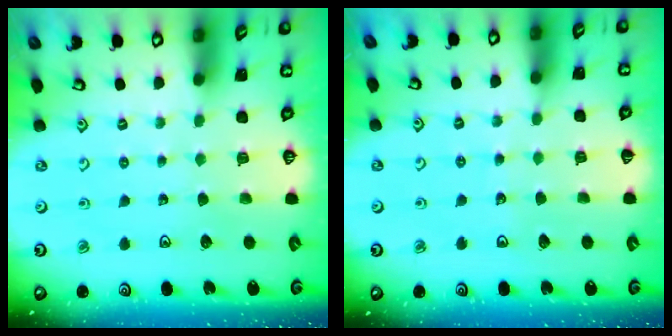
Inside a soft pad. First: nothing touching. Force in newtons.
{"total": 2.8, "press": 2.8, "slide": 0.3}